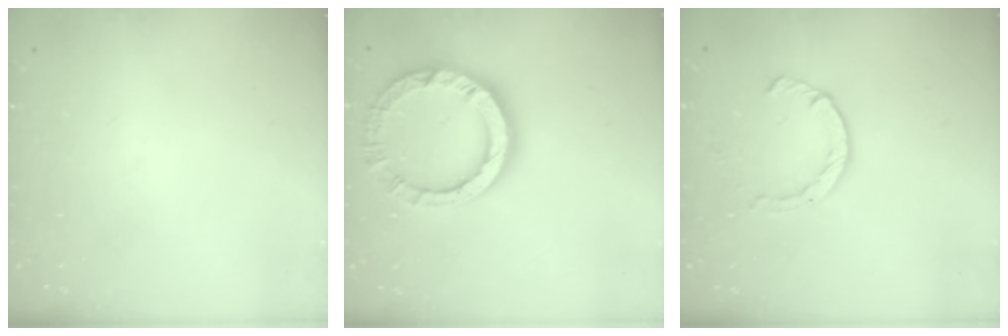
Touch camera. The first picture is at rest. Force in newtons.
{"total": 13.3, "press": 13.2, "slide": 1.4}
{"total": 2.4, "press": 2.4, "slide": 0.2}